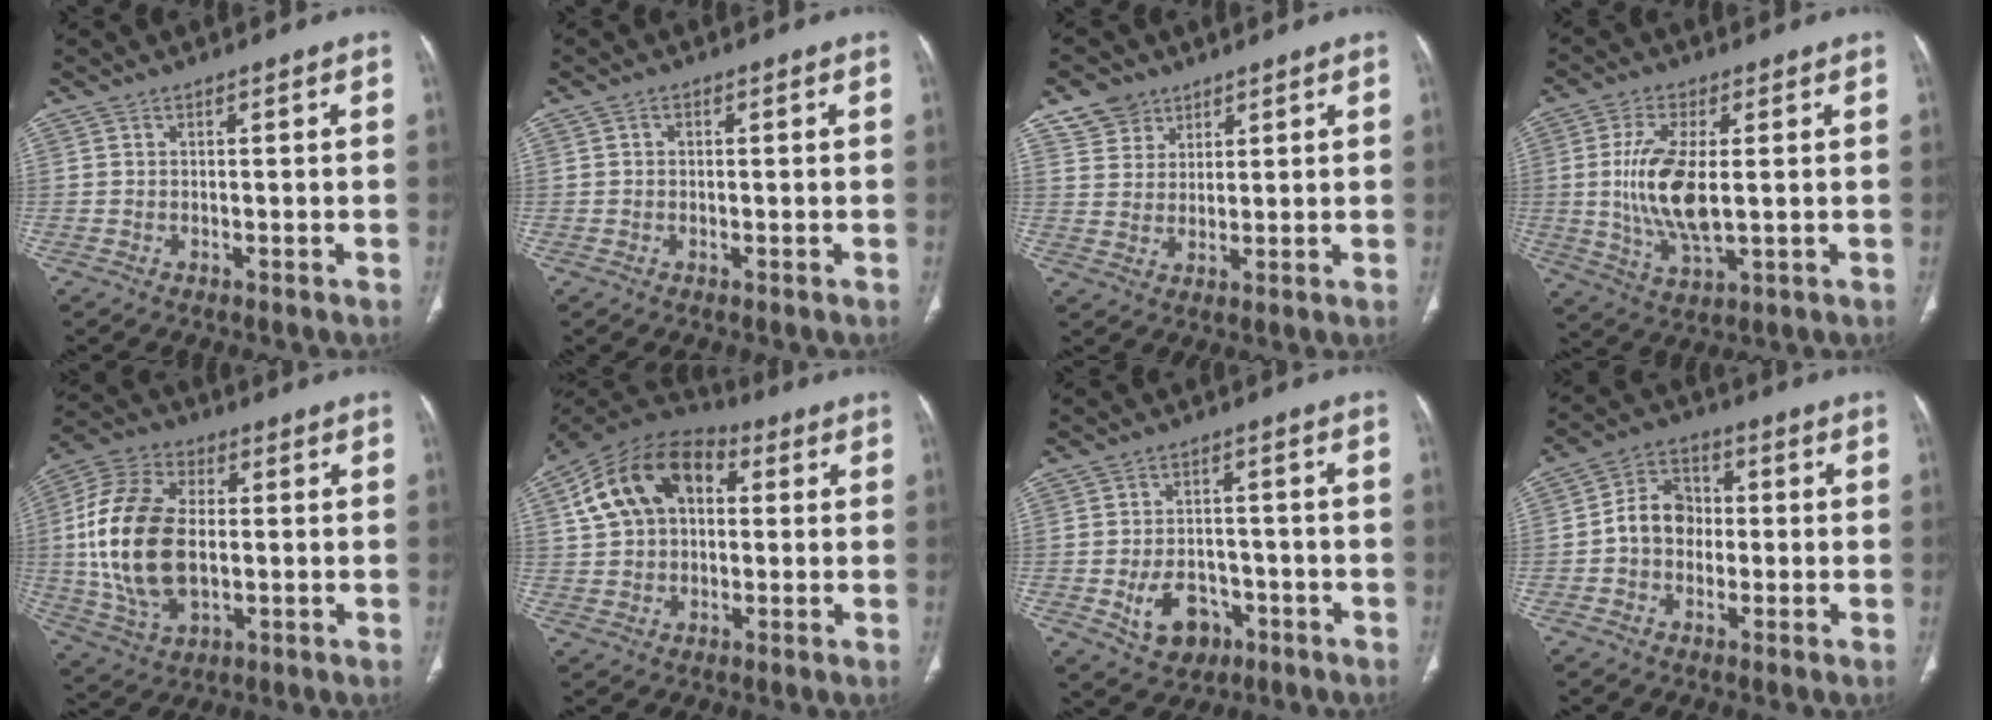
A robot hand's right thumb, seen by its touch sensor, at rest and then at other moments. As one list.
[{"total": 0.7, "force": [0.1, 0.7, 0.3], "torque": [-0.003, 0.003, 0.001]}, {"total": 5.8, "force": [3.8, 4.3, 0.7], "torque": [0.005, -0.020, 0.076]}, {"total": 12.0, "force": [0.4, 4.9, 10.9], "torque": [-0.228, -0.015, 0.015]}, {"total": 19.8, "force": [0.2, 12.0, 15.7], "torque": [-0.319, 0.005, 0.011]}, {"total": 16.2, "force": [3.7, 11.2, 11.1], "torque": [-0.185, 0.027, 0.056]}, {"total": 8.6, "force": [-3.2, 6.4, 4.8], "torque": [-0.058, 0.022, -0.041]}, {"total": 8.3, "force": [-0.6, 6.8, 4.8], "torque": [-0.059, 0.027, -0.024]}]